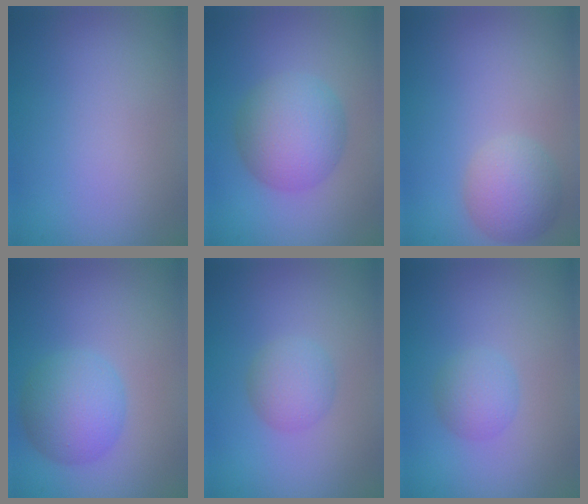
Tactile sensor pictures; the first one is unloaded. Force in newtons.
{"total": 5.6, "press": 5.6, "slide": 0.1}
{"total": 3.4, "press": 3.4, "slide": 0.1}
{"total": 4.6, "press": 4.6, "slide": 0.1}
{"total": 2.4, "press": 2.4, "slide": 0.1}
{"total": 2.0, "press": 2.0, "slide": 0.0}